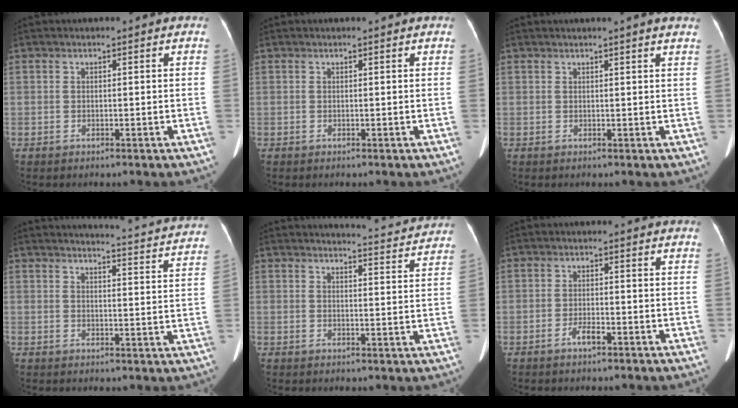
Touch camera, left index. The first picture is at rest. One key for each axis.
{"total": 0.0}
{"total": 3.0, "fx": 2.5, "fy": -0.6, "fz": 1.5, "tx": -0.021, "ty": 0.006, "tz": 0.024}
{"total": 15.7, "fx": 15.4, "fy": 0.0, "fz": 2.9, "tx": -0.031, "ty": -0.067, "tz": 0.158}
{"total": 7.6, "fx": 7.6, "fy": -0.2, "fz": 0.4, "tx": -0.013, "ty": -0.013, "tz": 0.078}
{"total": 2.2, "fx": -1.6, "fy": 0.5, "fz": 1.5, "tx": -0.031, "ty": -0.004, "tz": -0.029}